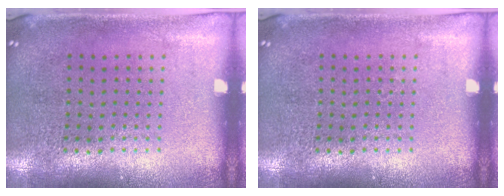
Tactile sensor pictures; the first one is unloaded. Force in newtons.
{"total": 0.0}